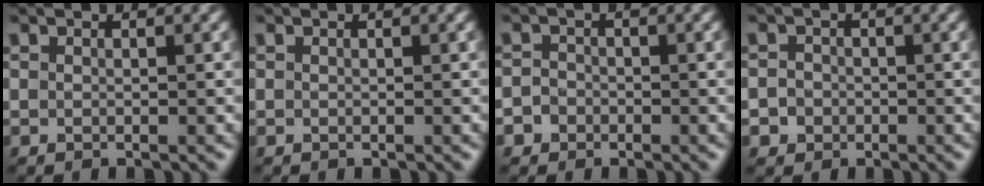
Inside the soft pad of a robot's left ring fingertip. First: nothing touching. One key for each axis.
{"total": 0.0}
{"total": 1.8, "fx": -0.9, "fy": 1.5, "fz": 0.4, "tx": 0.008, "ty": 0.004, "tz": -0.018}
{"total": 2.1, "fx": -0.7, "fy": 1.9, "fz": 0.4, "tx": 0.008, "ty": 0.007, "tz": -0.021}